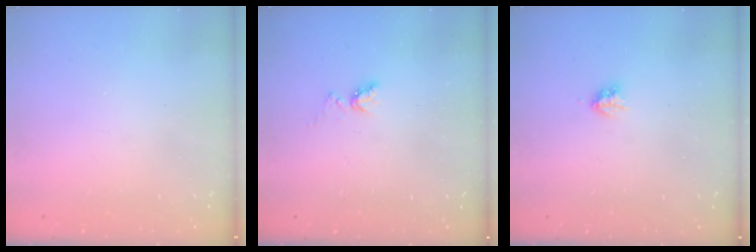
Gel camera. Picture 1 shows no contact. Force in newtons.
{"total": 4.4, "press": 4.4, "slide": 0.6}
{"total": 2.9, "press": 2.9, "slide": 0.5}